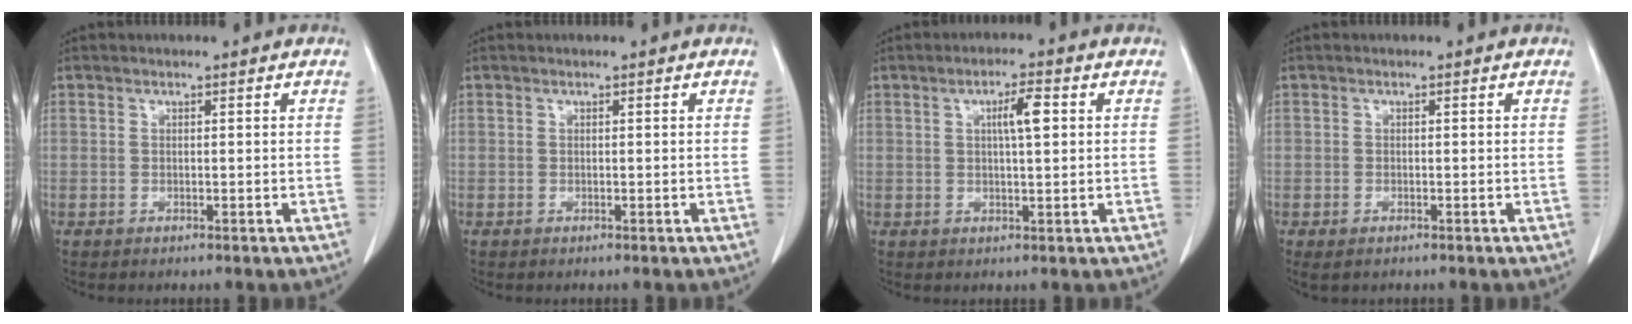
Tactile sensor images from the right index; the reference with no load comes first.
{"total": 0.0}
{"total": 4.2, "force": [1.0, 0.6, 4.0], "torque": [-0.069, 0.004, 0.016]}
{"total": 1.4, "force": [-0.8, 0.7, 1.0], "torque": [-0.019, -0.003, -0.006]}